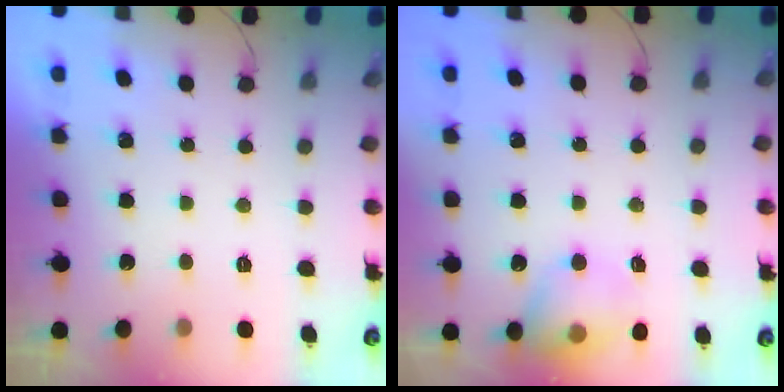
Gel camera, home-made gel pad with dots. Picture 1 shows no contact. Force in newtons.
{"total": 11.3, "press": 11.2, "slide": 1.7}